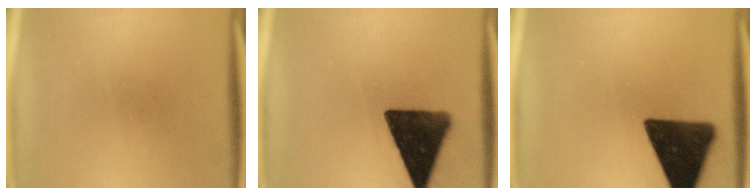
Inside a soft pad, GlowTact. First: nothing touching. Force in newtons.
{"total": 14.6}
{"total": 15.9}